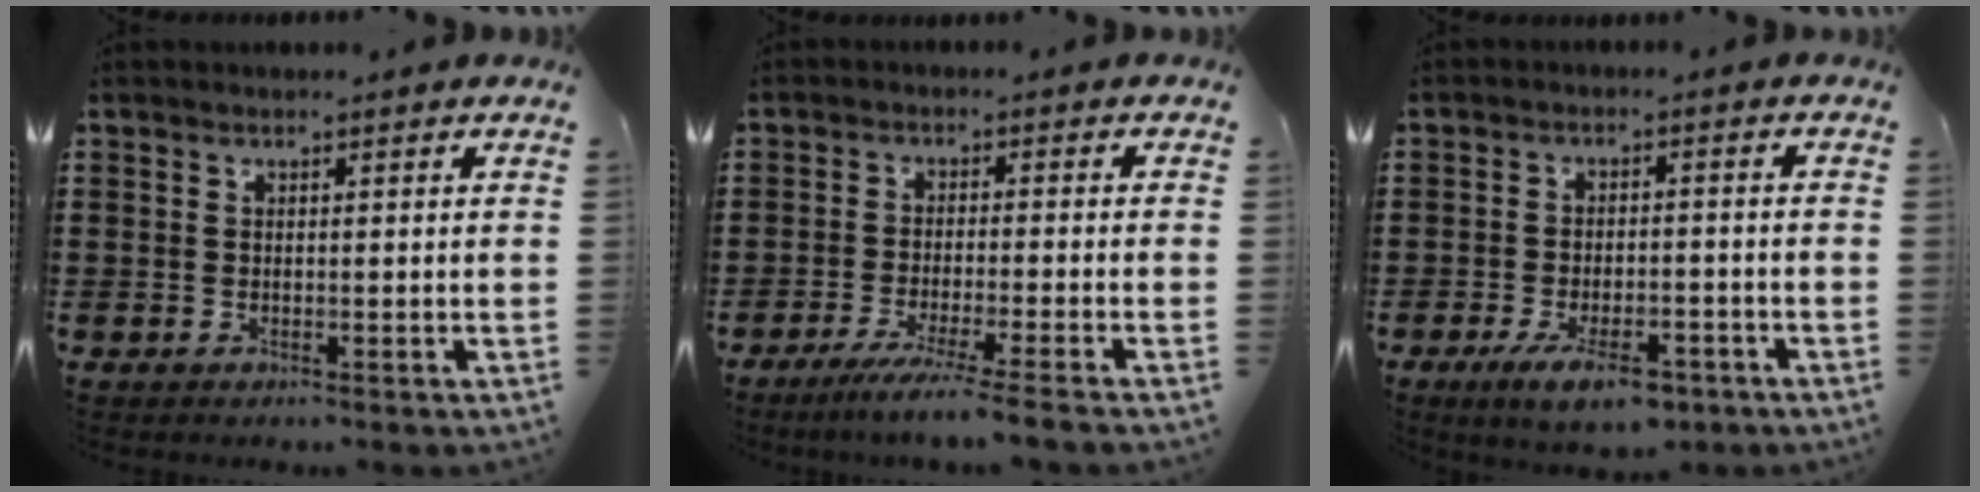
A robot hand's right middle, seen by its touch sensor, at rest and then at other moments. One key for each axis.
{"total": 4.7, "fx": -4.0, "fy": -0.5, "fz": 2.4, "tx": -0.042, "ty": -0.017, "tz": -0.074}
{"total": 6.3, "fx": -4.3, "fy": 2.1, "fz": 4.1, "tx": -0.075, "ty": 0.002, "tz": -0.076}